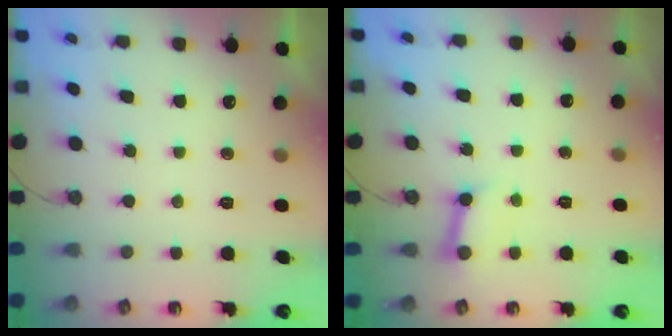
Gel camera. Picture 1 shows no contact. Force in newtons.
{"total": 5.6, "press": 5.6, "slide": 0.8}